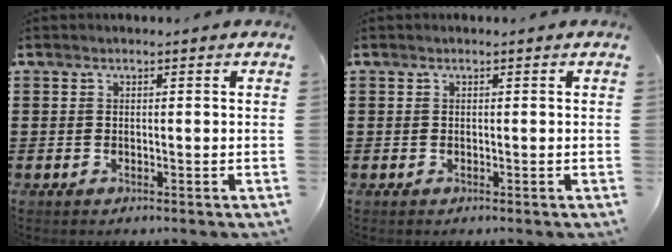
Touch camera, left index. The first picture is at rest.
{"total": 0.0}